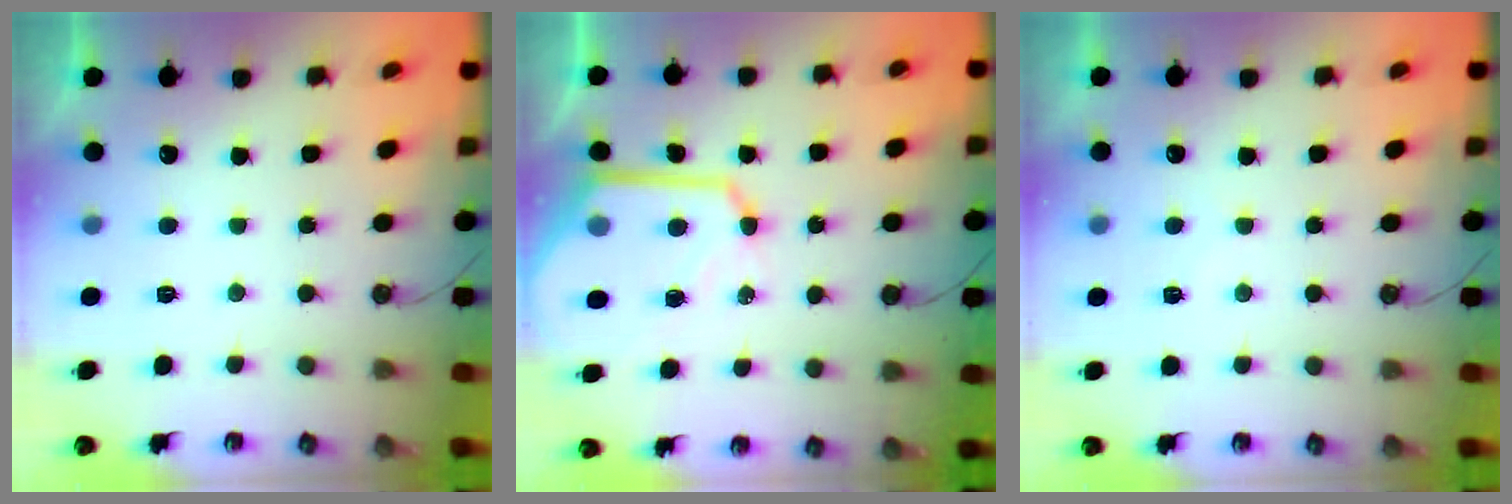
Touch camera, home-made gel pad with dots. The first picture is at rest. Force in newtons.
{"total": 13.8, "press": 13.7, "slide": 1.5}
{"total": 4.4, "press": 4.3, "slide": 0.5}